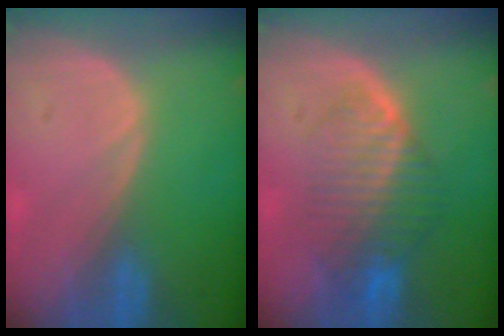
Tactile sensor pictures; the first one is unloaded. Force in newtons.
{"total": 8.2, "press": 7.2, "slide": 3.8}